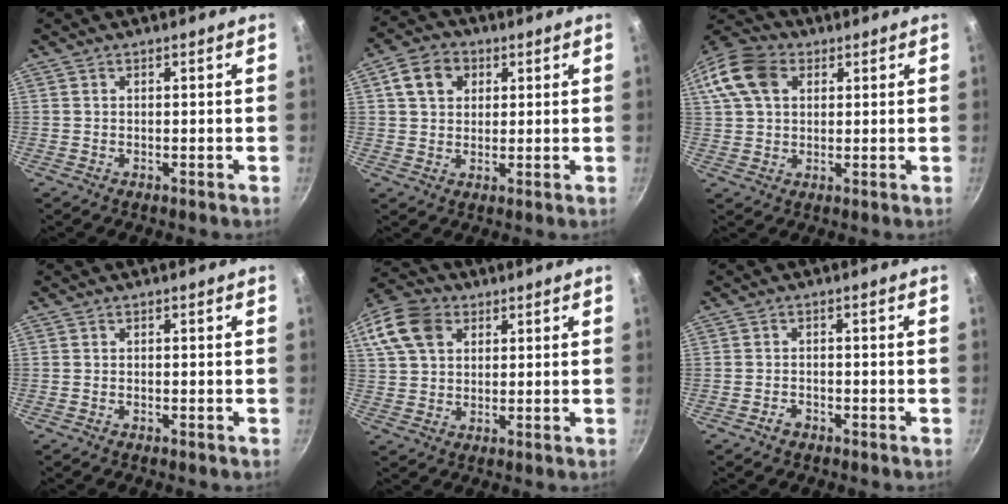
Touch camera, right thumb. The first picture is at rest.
{"total": 7.2, "force": [2.4, 5.7, 3.7], "torque": [-0.045, 0.007, 0.033]}
{"total": 13.3, "force": [4.5, 9.6, 8.1], "torque": [-0.162, 0.022, 0.071]}
{"total": 0.0}
{"total": 13.0, "force": [5.1, 9.5, 7.3], "torque": [-0.145, 0.015, 0.086]}
{"total": 1.9, "force": [-1.3, 1.1, 0.8], "torque": [-0.012, 0.015, -0.022]}